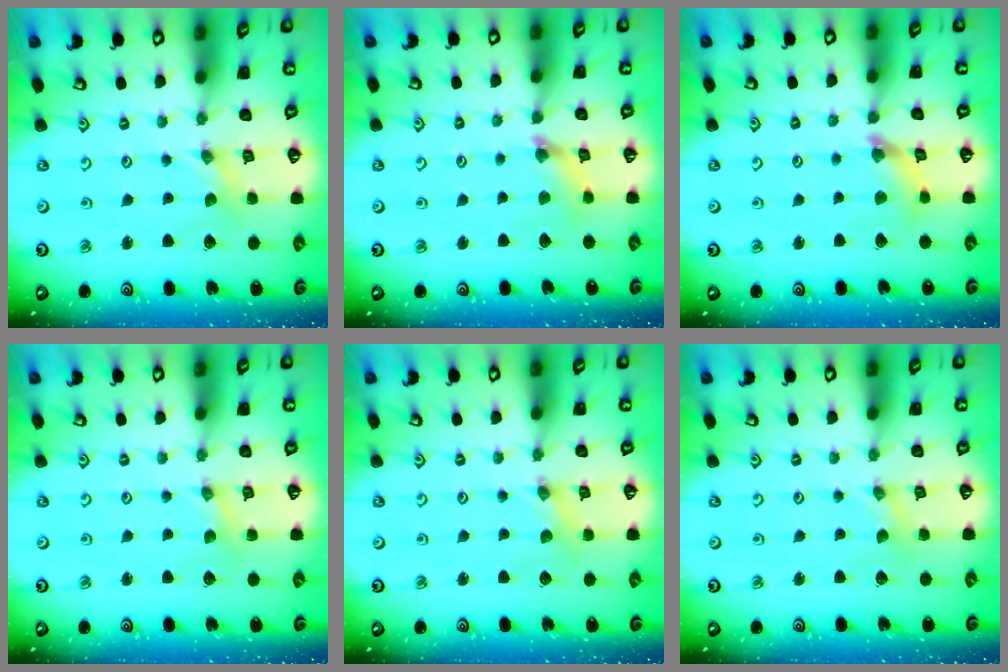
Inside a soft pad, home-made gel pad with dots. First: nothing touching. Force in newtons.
{"total": 4.7, "press": 4.6, "slide": 0.6}
{"total": 5.3, "press": 5.3, "slide": 0.6}
{"total": 0.6, "press": 0.6, "slide": 0.1}
{"total": 1.5, "press": 1.5, "slide": 0.0}
{"total": 0.7, "press": 0.7, "slide": 0.2}